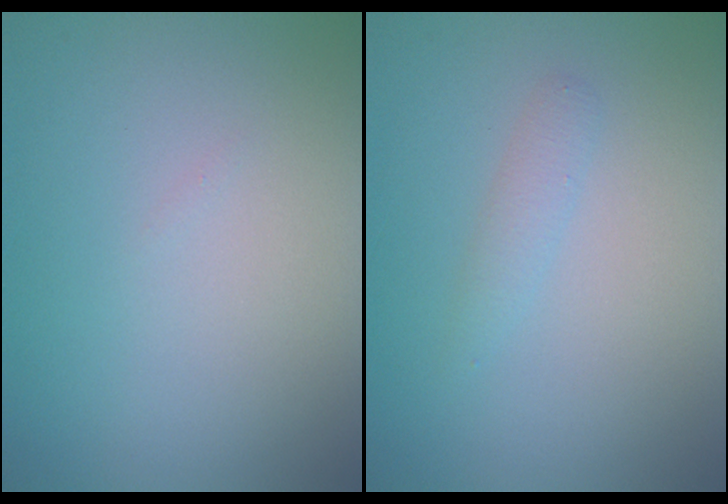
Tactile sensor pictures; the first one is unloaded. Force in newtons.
{"total": 1.1, "press": 1.1, "slide": 0.1}